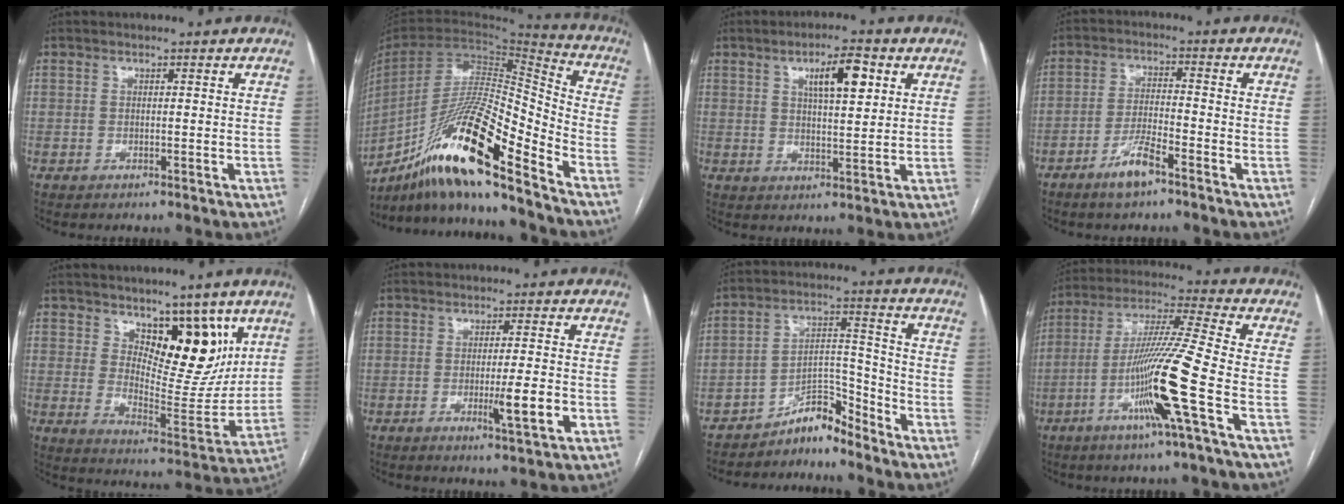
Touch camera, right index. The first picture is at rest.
{"total": 20.8, "force": [-14.2, 1.4, 15.1], "torque": [-0.298, -0.014, -0.262]}
{"total": 7.1, "force": [3.0, 1.7, 6.2], "torque": [-0.104, 0.008, 0.050]}
{"total": 5.5, "force": [-3.8, 0.8, 3.9], "torque": [-0.079, -0.001, -0.070]}
{"total": 11.9, "force": [6.7, 5.2, 8.4], "torque": [-0.108, -0.014, 0.119]}
{"total": 5.4, "force": [-1.8, -0.3, 5.0], "torque": [-0.082, -0.010, -0.026]}
{"total": 6.2, "force": [-5.9, 1.6, 1.1], "torque": [-0.003, 0.042, -0.103]}
{"total": 14.5, "force": [-5.5, -1.8, 13.3], "torque": [-0.260, -0.008, -0.108]}